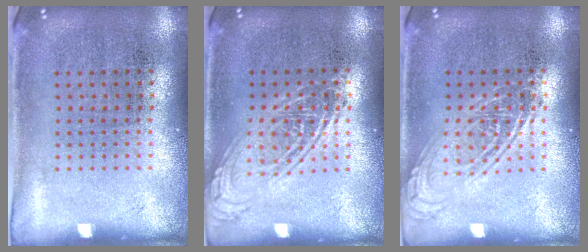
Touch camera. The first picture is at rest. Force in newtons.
{"total": 1.6, "press": 1.6, "slide": 0.1}
{"total": 2.5, "press": 2.5, "slide": 0.3}